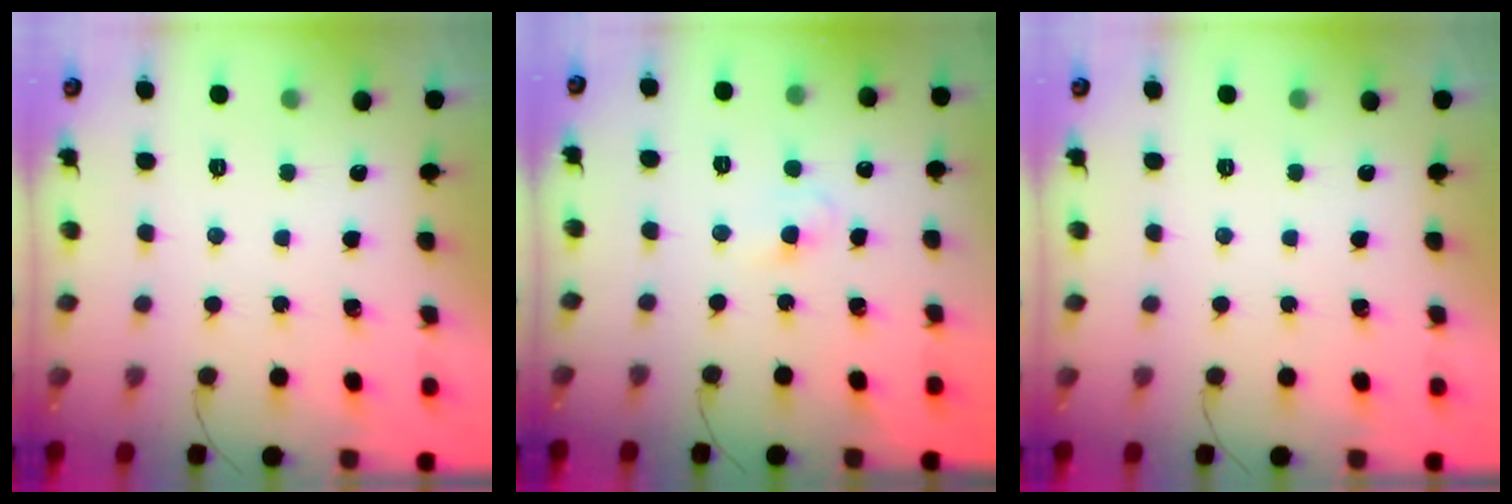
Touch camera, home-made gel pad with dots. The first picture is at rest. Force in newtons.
{"total": 2.2, "press": 2.0, "slide": 0.9}
{"total": 0.0}